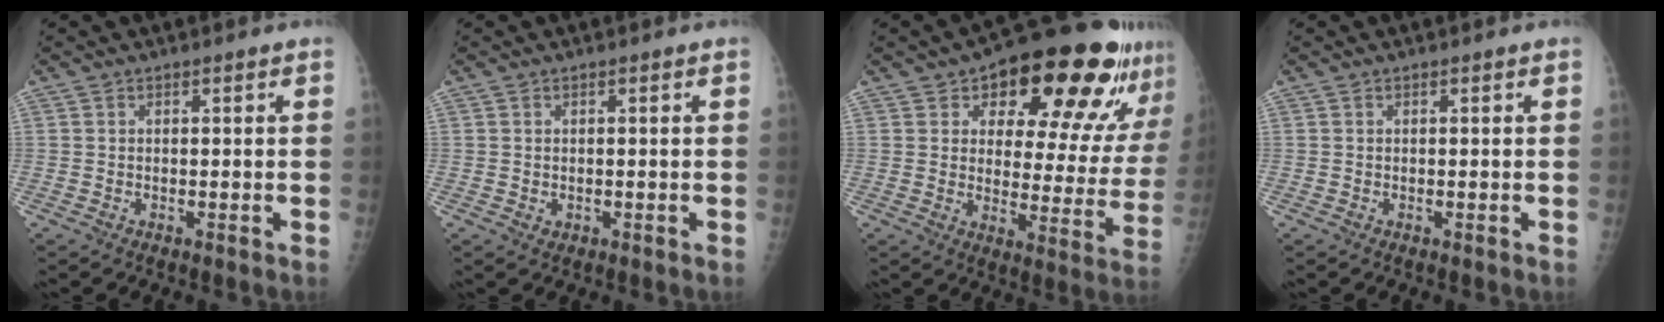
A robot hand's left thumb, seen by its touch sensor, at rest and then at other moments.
{"total": 0.9, "force": [-0.1, 0.8, 0.4], "torque": [-0.004, 0.000, 0.003]}
{"total": 23.5, "force": [13.7, 10.1, 16.2], "torque": [-0.179, -0.038, 0.185]}
{"total": 0.0}